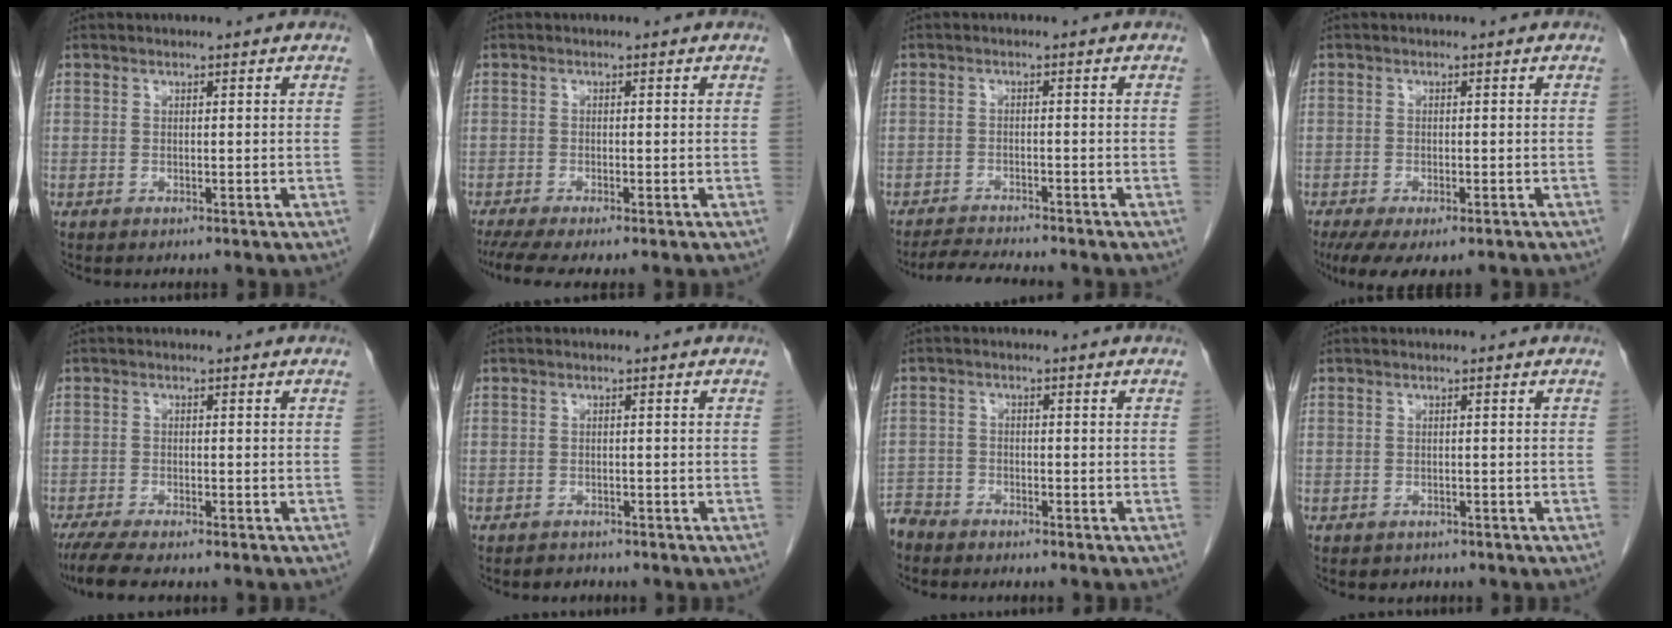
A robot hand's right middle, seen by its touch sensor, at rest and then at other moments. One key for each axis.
{"total": 5.2, "fx": -3.9, "fy": 0.5, "fz": 3.4, "tx": -0.054, "ty": -0.013, "tz": -0.066}
{"total": 5.7, "fx": -5.4, "fy": 0.1, "fz": 1.8, "tx": -0.030, "ty": -0.016, "tz": -0.088}
{"total": 8.7, "fx": -6.0, "fy": 3.3, "fz": 5.4, "tx": -0.084, "ty": -0.014, "tz": -0.089}
{"total": 5.9, "fx": -4.9, "fy": 0.6, "fz": 3.3, "tx": -0.057, "ty": -0.016, "tz": -0.080}
{"total": 1.3, "fx": -1.1, "fy": 0.7, "fz": -0.3, "tx": -0.003, "ty": 0.000, "tz": -0.019}
{"total": 4.0, "fx": -3.8, "fy": 1.2, "fz": 0.0, "tx": 0.002, "ty": -0.006, "tz": -0.077}
{"total": 1.4, "fx": -1.1, "fy": 0.9, "fz": 0.0, "tx": -0.008, "ty": 0.001, "tz": -0.016}